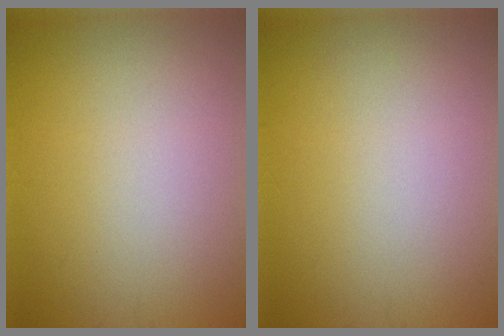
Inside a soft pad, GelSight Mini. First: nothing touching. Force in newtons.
{"total": 0.0}